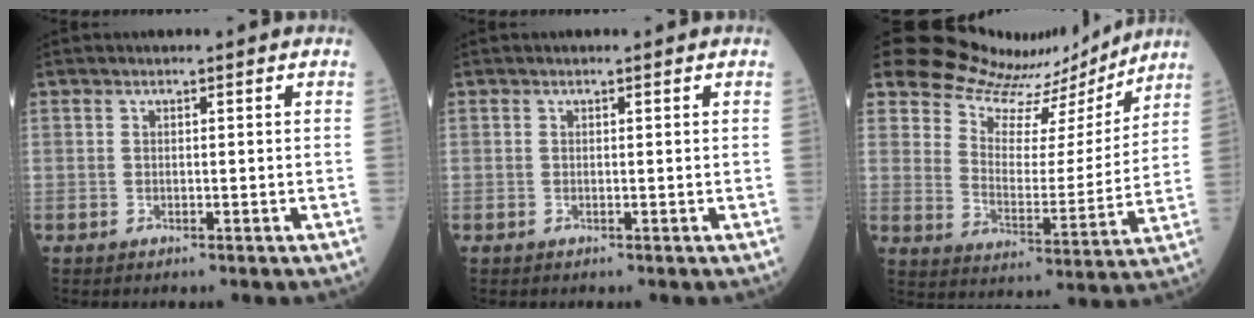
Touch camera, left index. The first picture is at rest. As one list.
[{"total": 0.0}, {"total": 14.1, "force": [13.6, 3.3, 1.8], "torque": [-0.039, -0.015, 0.199]}]